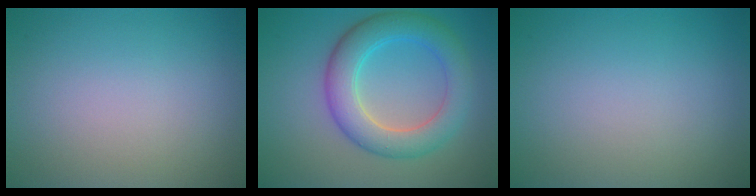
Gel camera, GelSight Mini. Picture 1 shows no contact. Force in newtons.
{"total": 5.9, "press": 5.9, "slide": 0.1}
{"total": 0.0}